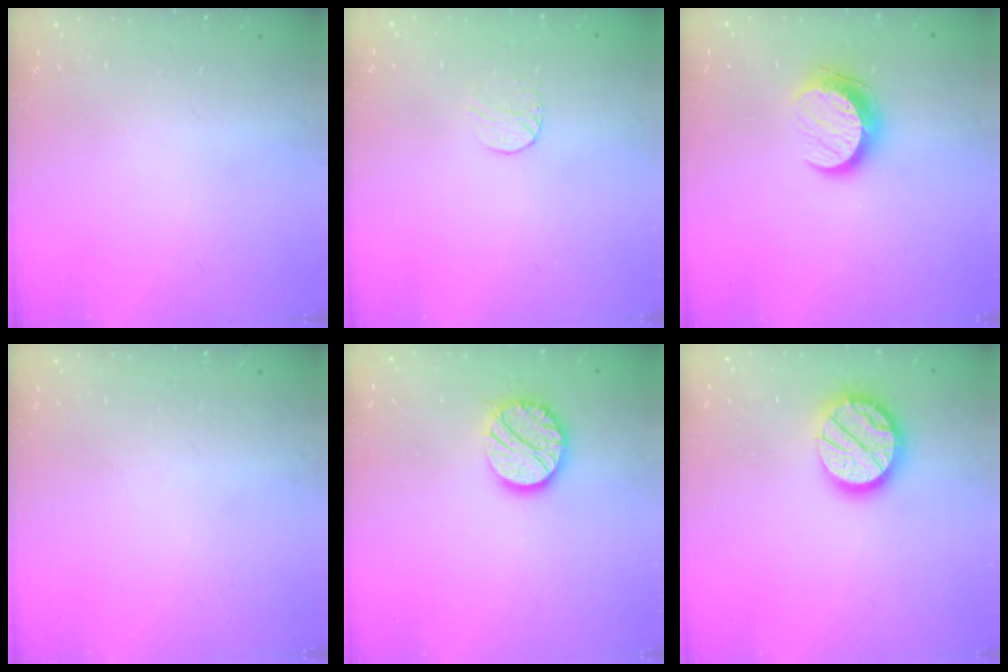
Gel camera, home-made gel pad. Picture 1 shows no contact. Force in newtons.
{"total": 6.1, "press": 6.1, "slide": 0.5}
{"total": 10.3, "press": 10.3, "slide": 0.8}
{"total": 0.0}
{"total": 12.5, "press": 12.5, "slide": 0.6}
{"total": 15.1, "press": 15.0, "slide": 1.3}